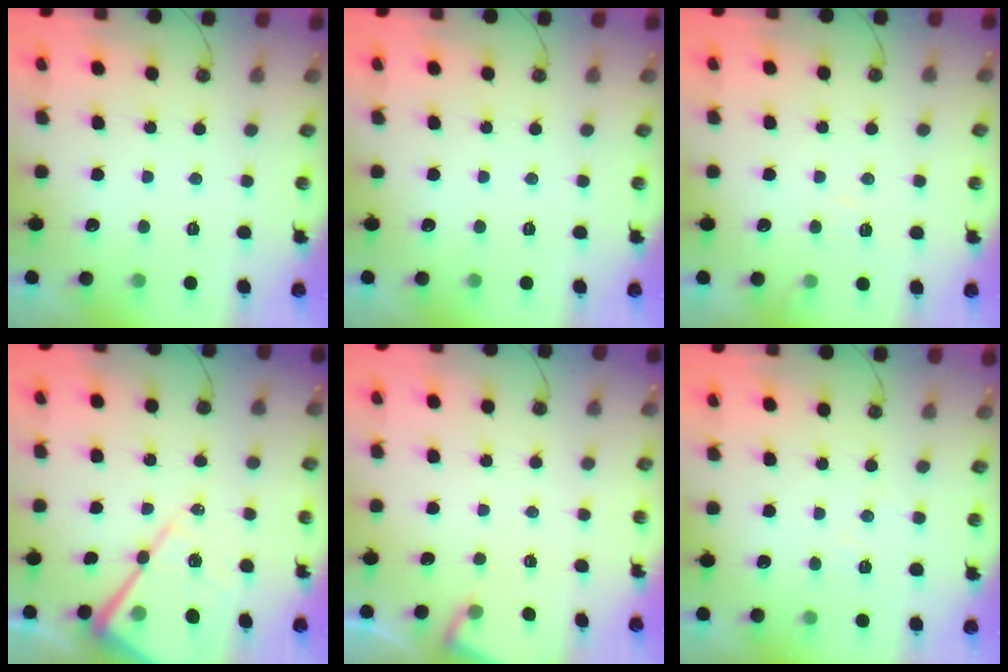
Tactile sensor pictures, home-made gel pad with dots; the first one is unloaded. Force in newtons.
{"total": 0.0}
{"total": 4.2, "press": 4.1, "slide": 0.7}
{"total": 14.5, "press": 14.5, "slide": 1.3}
{"total": 3.8, "press": 3.7, "slide": 0.6}
{"total": 4.9, "press": 4.9, "slide": 0.6}